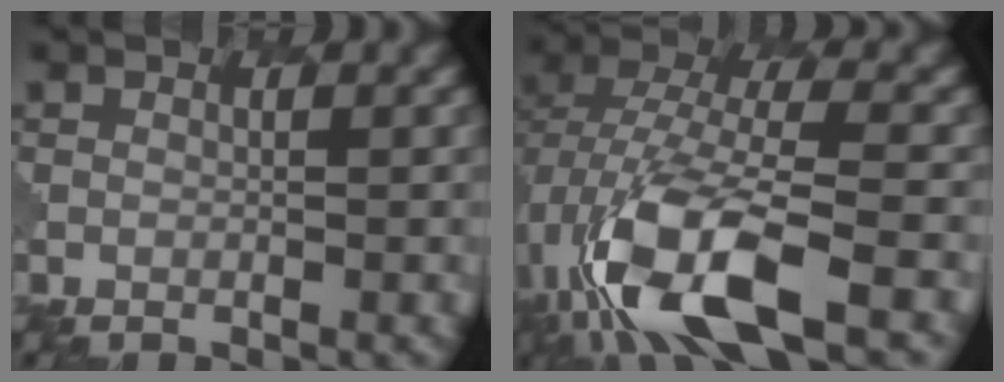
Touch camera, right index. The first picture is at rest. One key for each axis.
{"total": 11.2, "fx": -4.7, "fy": 4.7, "fz": 9.0, "tx": -0.189, "ty": -0.007, "tz": -0.087}